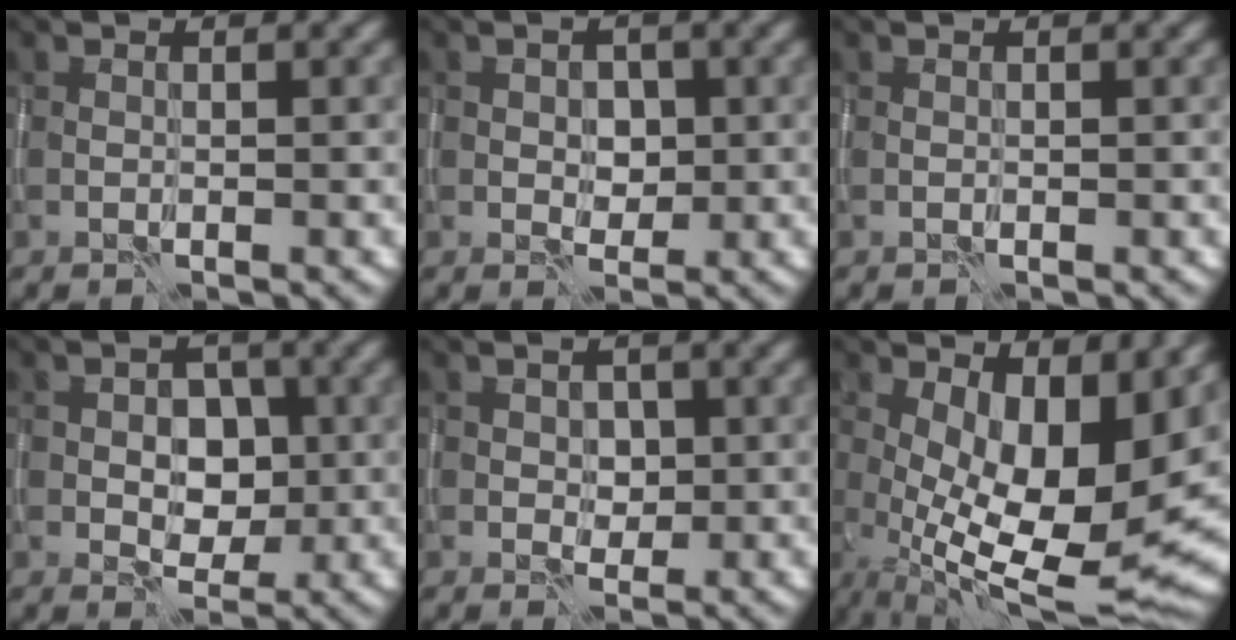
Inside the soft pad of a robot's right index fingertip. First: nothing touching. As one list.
[{"total": 2.1, "force": [0.1, 1.6, 1.3], "torque": [-0.022, -0.002, 0.003]}, {"total": 0.0}, {"total": 4.2, "force": [-0.1, 3.1, 2.8], "torque": [-0.039, -0.005, -0.001]}, {"total": 1.6, "force": [0.2, 1.3, 0.9], "torque": [-0.014, -0.003, 0.004]}, {"total": 13.2, "force": [0.3, 5.5, 12.0], "torque": [-0.173, -0.011, 0.011]}]